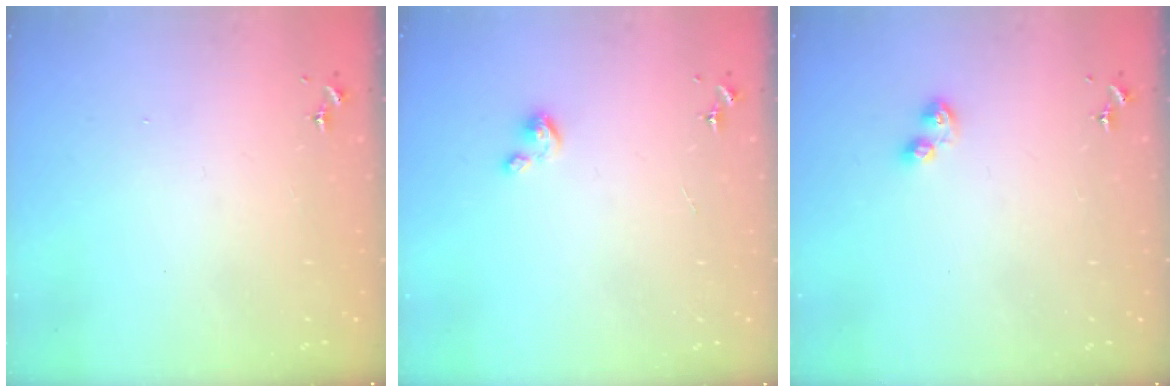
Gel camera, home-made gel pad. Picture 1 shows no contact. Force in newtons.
{"total": 3.0, "press": 3.0, "slide": 0.2}
{"total": 5.1, "press": 5.1, "slide": 0.6}